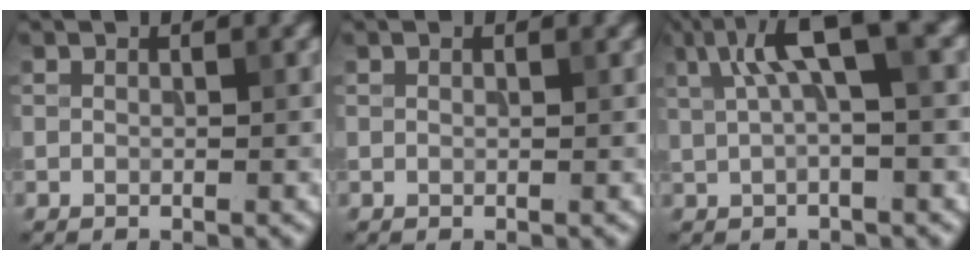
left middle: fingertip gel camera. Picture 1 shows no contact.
{"total": 0.0}
{"total": 6.5, "force": [2.4, 1.7, 5.8], "torque": [-0.100, 0.013, 0.039]}